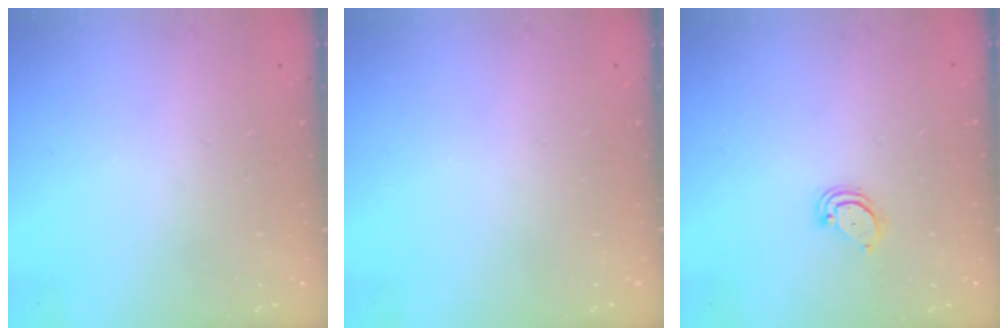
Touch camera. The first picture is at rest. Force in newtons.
{"total": 0.0}
{"total": 3.0, "press": 3.0, "slide": 0.2}